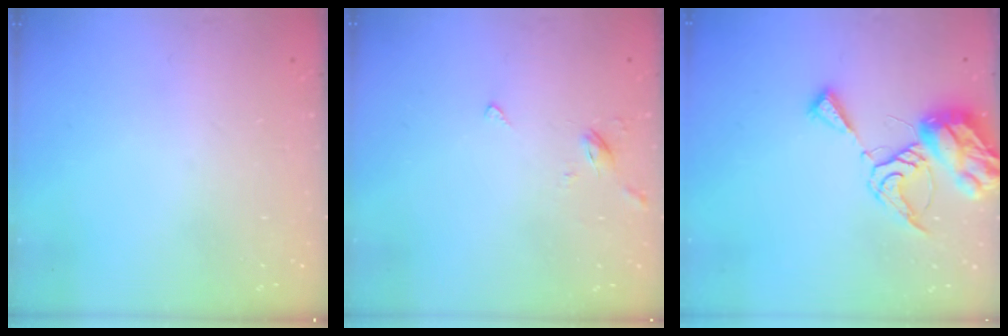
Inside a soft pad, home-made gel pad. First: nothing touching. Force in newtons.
{"total": 2.7, "press": 2.6, "slide": 0.7}
{"total": 9.9, "press": 9.9, "slide": 1.1}